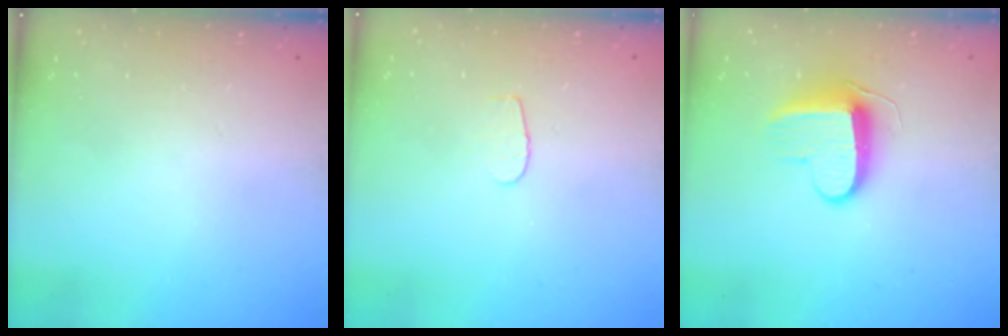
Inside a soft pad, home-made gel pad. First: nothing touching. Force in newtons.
{"total": 3.1, "press": 3.1, "slide": 0.3}
{"total": 9.3, "press": 9.3, "slide": 0.4}